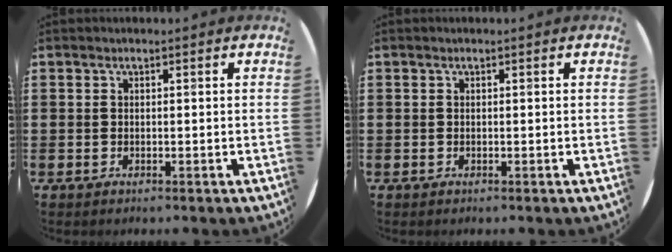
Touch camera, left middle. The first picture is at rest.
{"total": 0.0}